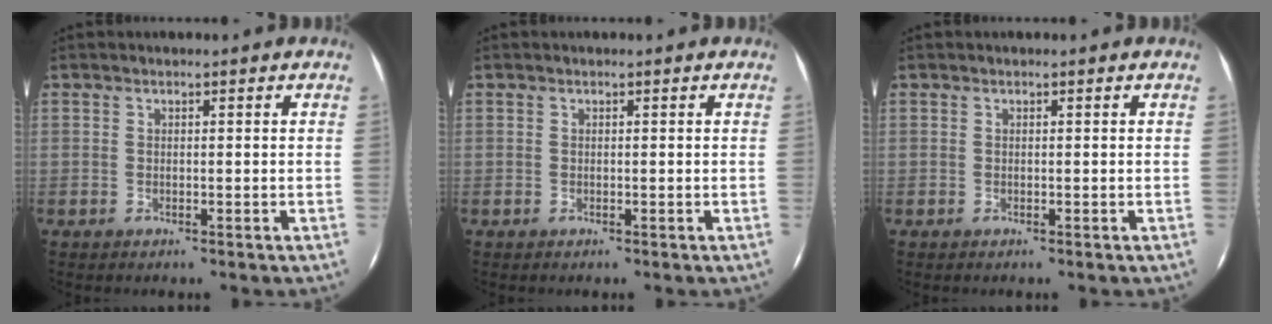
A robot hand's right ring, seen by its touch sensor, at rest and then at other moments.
{"total": 0.0}
{"total": 0.0}